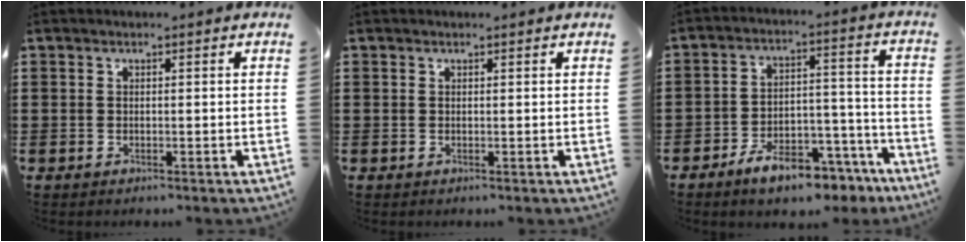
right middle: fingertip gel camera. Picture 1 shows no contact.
{"total": 0.0}
{"total": 8.6, "force": [-7.3, 2.5, 3.9], "torque": [-0.061, 0.030, -0.134]}